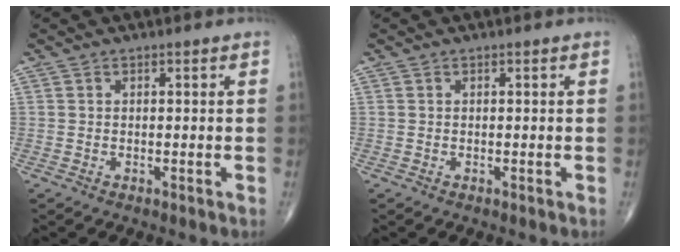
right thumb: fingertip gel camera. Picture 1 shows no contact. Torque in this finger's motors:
{"motor_torque": [0.00, 0.00, -0.01, 0.01, 0.00]}